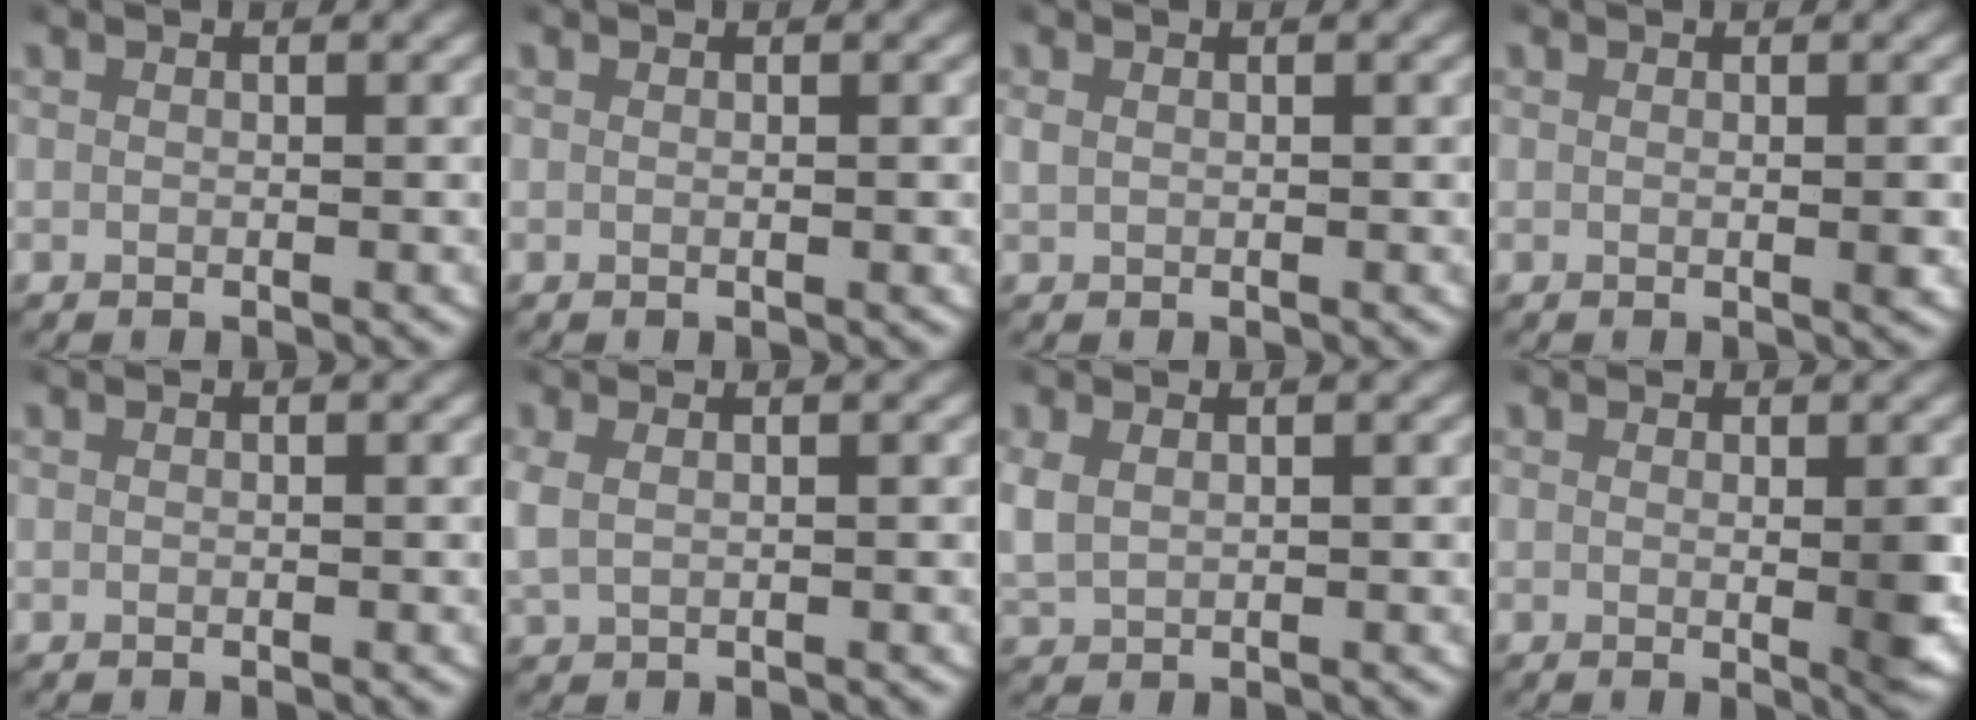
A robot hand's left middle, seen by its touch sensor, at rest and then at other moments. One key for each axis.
{"total": 0.0}
{"total": 0.7, "fx": 0.2, "fy": 0.5, "fz": 0.4, "tx": -0.013, "ty": 0.001, "tz": 0.005}
{"total": 0.8, "fx": 0.1, "fy": 0.0, "fz": 0.8, "tx": -0.009, "ty": -0.004, "tz": 0.001}
{"total": 0.0}
{"total": 2.4, "fx": 0.5, "fy": 1.6, "fz": 1.6, "tx": -0.052, "ty": -0.001, "tz": 0.014}
{"total": 2.9, "fx": 0.8, "fy": 2.2, "fz": 1.6, "tx": -0.049, "ty": -0.004, "tz": 0.022}
{"total": 2.2, "fx": 0.2, "fy": 0.3, "fz": 2.2, "tx": -0.031, "ty": -0.012, "tz": 0.004}